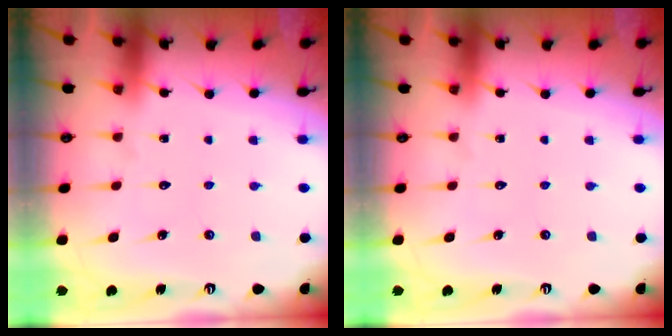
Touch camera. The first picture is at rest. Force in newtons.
{"total": 0.0}